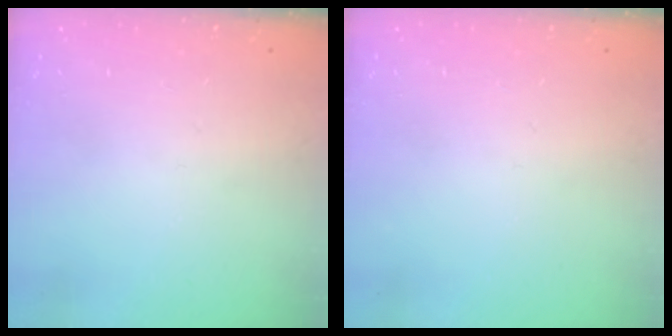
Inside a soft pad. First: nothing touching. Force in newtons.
{"total": 0.0}